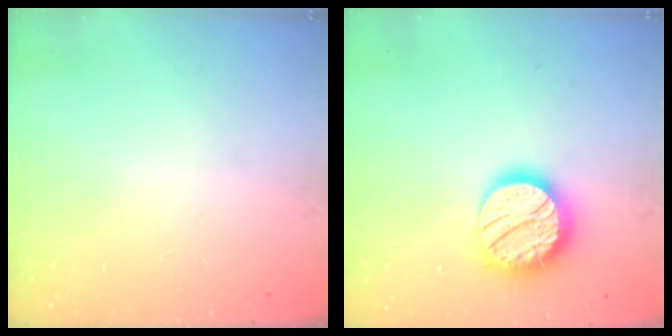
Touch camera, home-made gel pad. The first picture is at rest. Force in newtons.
{"total": 19.2, "press": 19.1, "slide": 1.2}